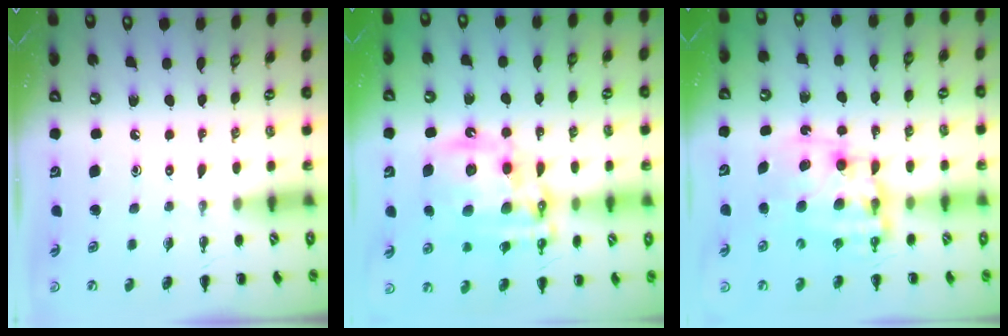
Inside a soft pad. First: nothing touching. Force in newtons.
{"total": 17.5, "press": 17.0, "slide": 3.8}
{"total": 11.0, "press": 10.7, "slide": 2.5}